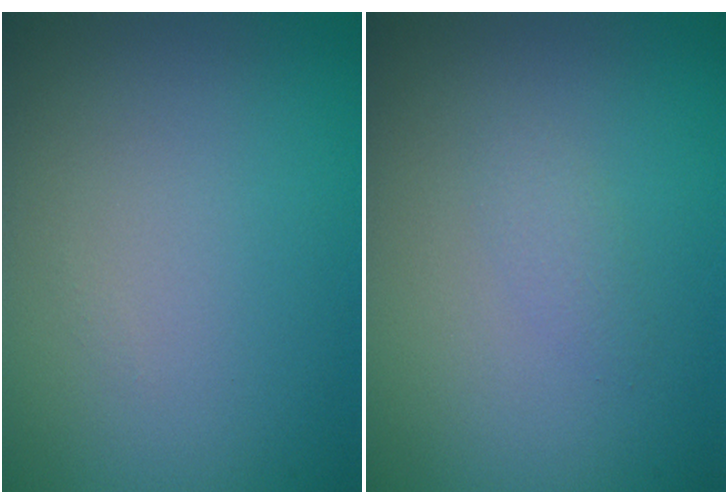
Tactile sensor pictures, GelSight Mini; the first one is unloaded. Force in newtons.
{"total": 0.9, "press": 0.9, "slide": 0.0}